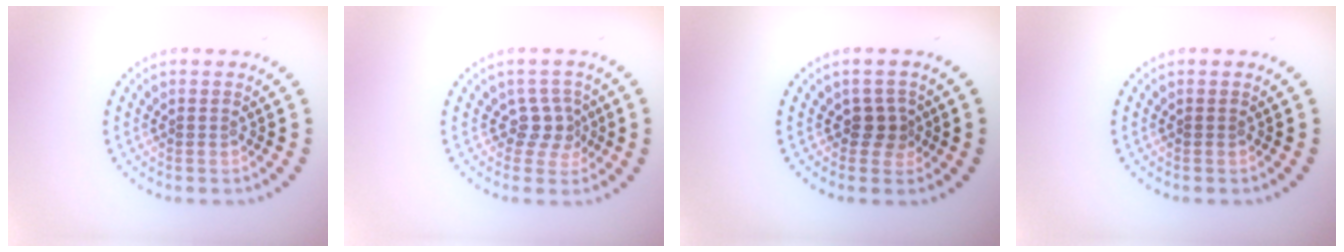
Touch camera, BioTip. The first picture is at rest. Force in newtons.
{"total": 2.3, "press": 1.6, "slide": 1.6}
{"total": 1.7, "press": 1.3, "slide": 1.1}
{"total": 0.0}